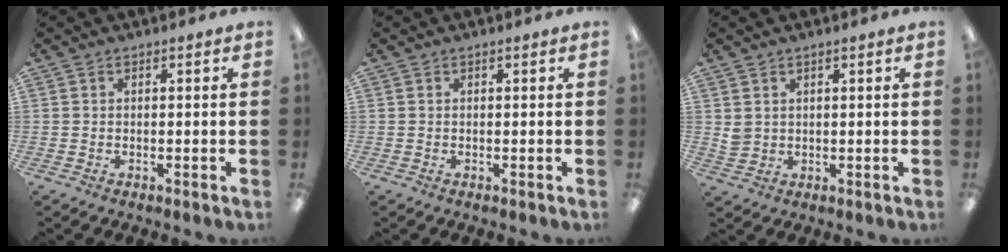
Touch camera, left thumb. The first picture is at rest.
{"total": 0.0}
{"total": 2.6, "force": [1.4, 2.1, 0.6], "torque": [-0.008, -0.003, 0.026]}